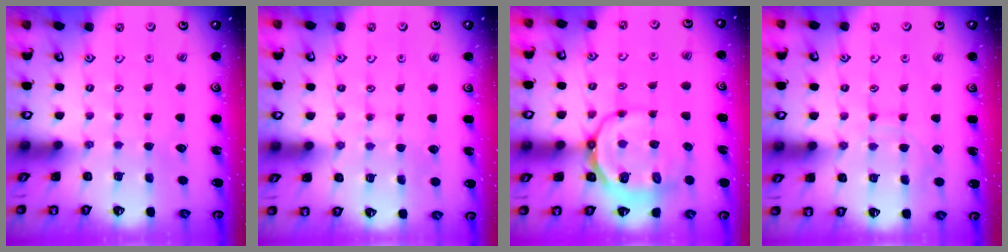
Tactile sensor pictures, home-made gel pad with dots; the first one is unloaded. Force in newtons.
{"total": 5.4, "press": 5.4, "slide": 0.6}
{"total": 11.7, "press": 11.4, "slide": 2.8}
{"total": 8.7, "press": 8.7, "slide": 0.6}